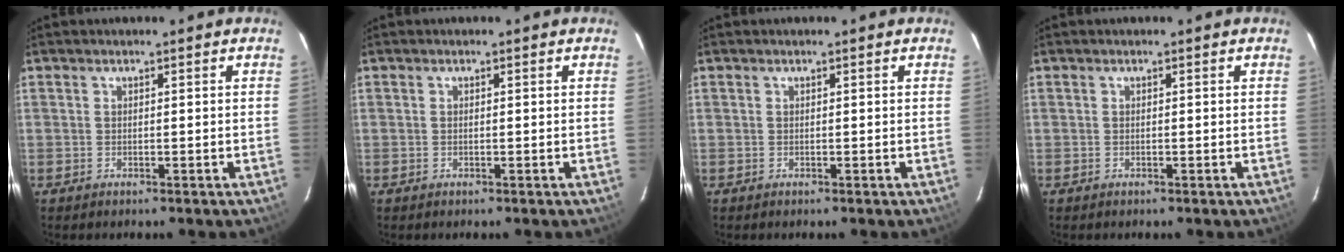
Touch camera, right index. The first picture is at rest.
{"total": 0.0}
{"total": 0.0}
{"total": 0.0}